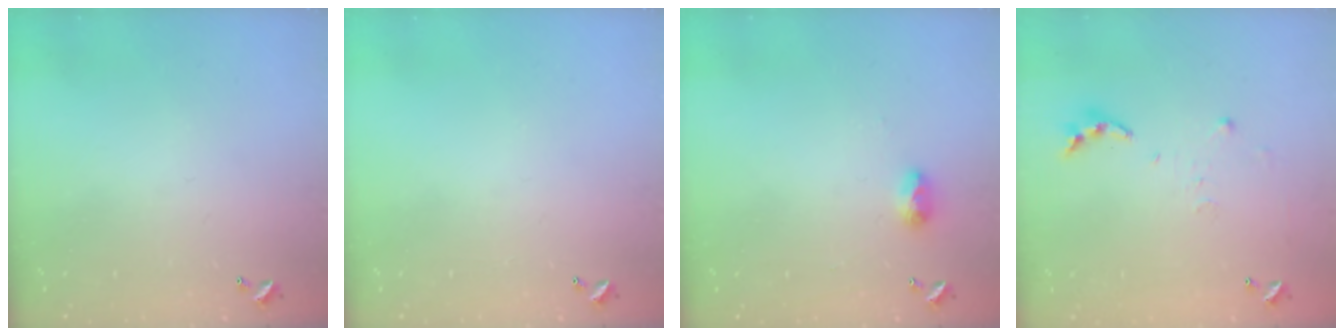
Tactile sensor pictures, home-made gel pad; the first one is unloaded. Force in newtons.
{"total": 0.0}
{"total": 4.1, "press": 4.1, "slide": 0.5}
{"total": 6.3, "press": 6.3, "slide": 0.6}